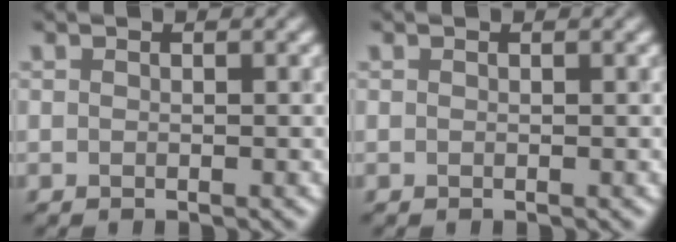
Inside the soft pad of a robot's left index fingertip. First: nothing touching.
{"total": 0.0}